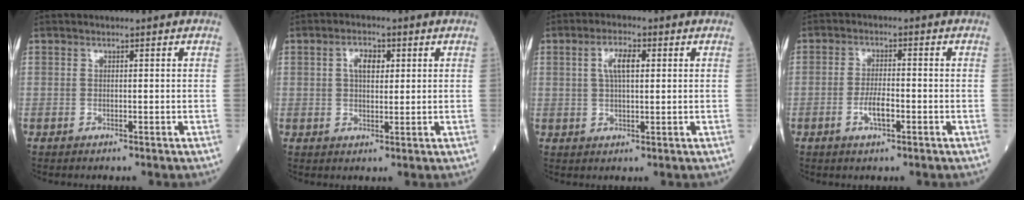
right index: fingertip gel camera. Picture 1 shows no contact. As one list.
[{"total": 4.0, "force": [1.3, 2.0, 3.2], "torque": [-0.058, 0.008, 0.022]}, {"total": 4.8, "force": [1.4, 1.5, 4.3], "torque": [-0.085, 0.010, 0.027]}, {"total": 4.0, "force": [-1.5, 1.0, 3.6], "torque": [-0.070, 0.001, -0.026]}]